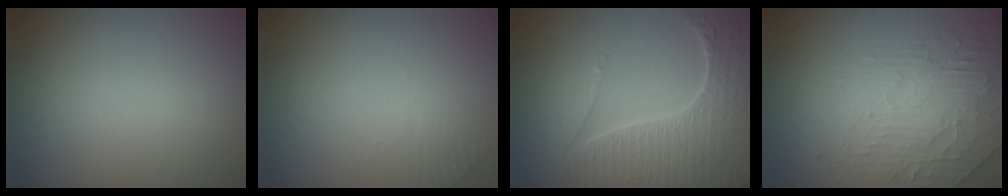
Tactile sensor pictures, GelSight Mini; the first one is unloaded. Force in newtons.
{"total": 0.5, "press": 0.4, "slide": 0.4}
{"total": 7.7, "press": 5.6, "slide": 5.3}
{"total": 2.8, "press": 2.3, "slide": 1.6}